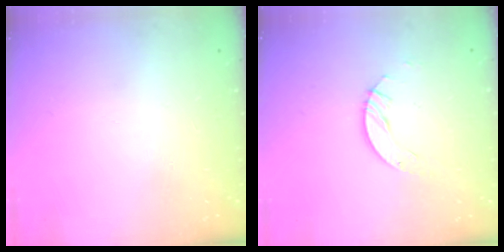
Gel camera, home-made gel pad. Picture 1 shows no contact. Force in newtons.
{"total": 4.0, "press": 4.0, "slide": 0.3}